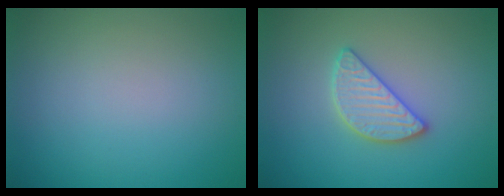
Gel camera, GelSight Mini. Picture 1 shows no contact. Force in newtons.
{"total": 2.9, "press": 2.9, "slide": 0.3}